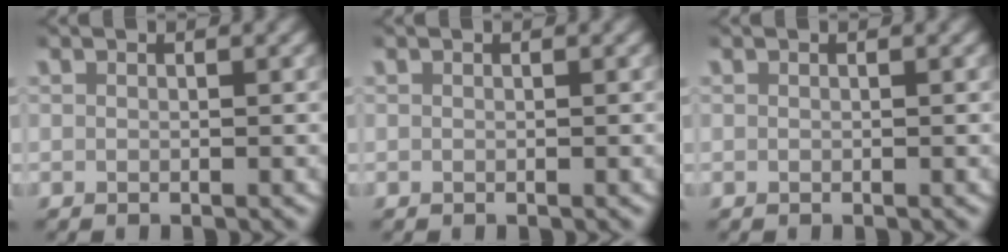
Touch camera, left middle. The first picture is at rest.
{"total": 0.0}
{"total": 0.0}